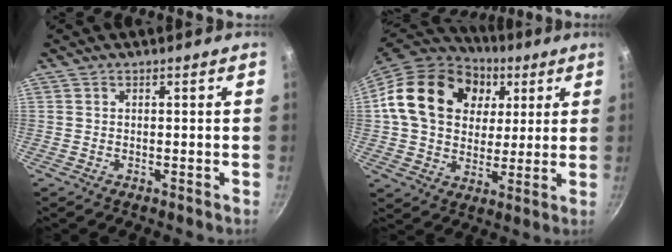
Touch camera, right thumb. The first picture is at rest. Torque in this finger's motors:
{"motor_torque": [0.26, 1.47, 0.83, -0.64, 0.46]}